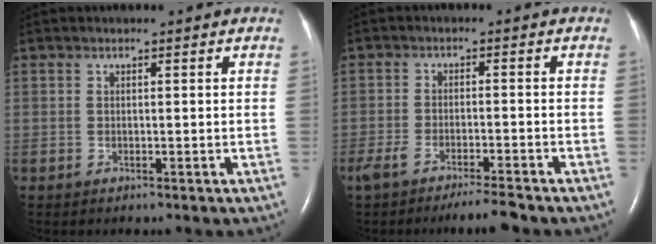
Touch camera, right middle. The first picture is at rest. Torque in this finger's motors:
{"motor_torque": [0.07, -0.06, 0.08, 0.05]}